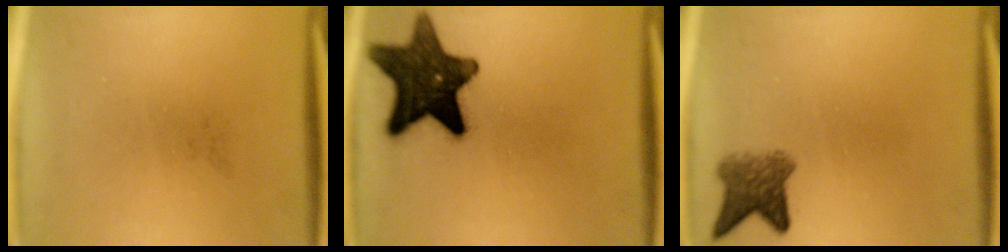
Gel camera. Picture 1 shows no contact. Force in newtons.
{"total": 14.5}
{"total": 4.5}